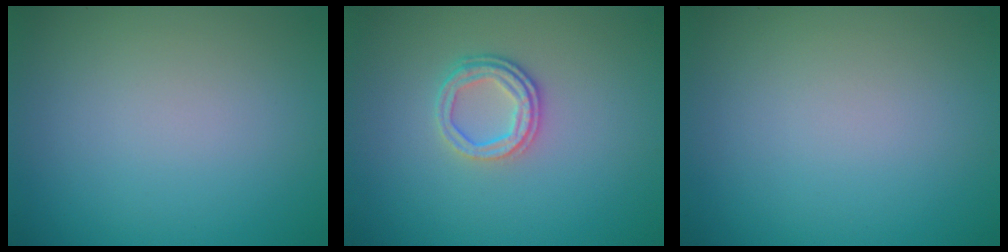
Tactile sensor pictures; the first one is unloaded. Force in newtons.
{"total": 2.6, "press": 2.3, "slide": 1.3}
{"total": 0.0}